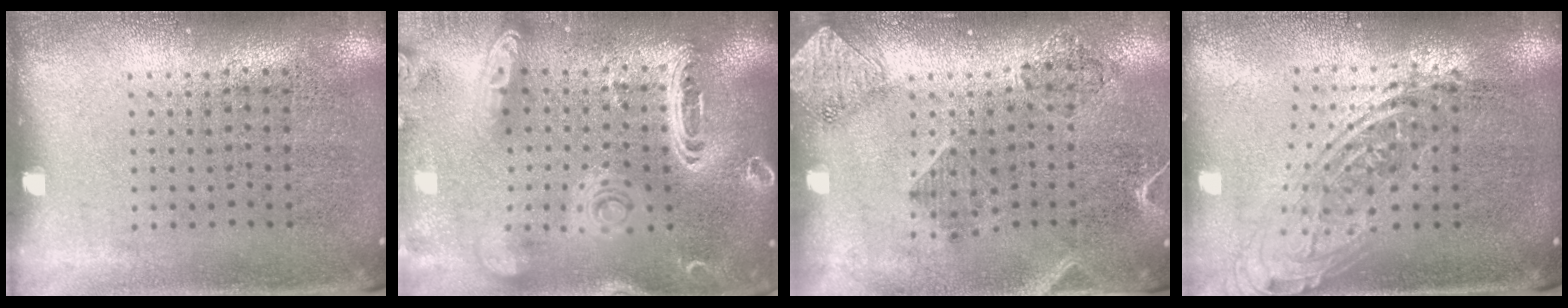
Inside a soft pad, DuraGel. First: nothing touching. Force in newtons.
{"total": 3.4, "press": 2.8, "slide": 2.0}
{"total": 1.9, "press": 1.6, "slide": 0.9}
{"total": 2.0, "press": 1.5, "slide": 1.2}